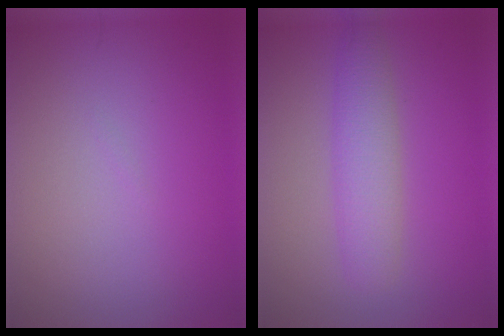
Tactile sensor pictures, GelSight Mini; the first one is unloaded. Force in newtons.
{"total": 3.7, "press": 3.7, "slide": 0.1}